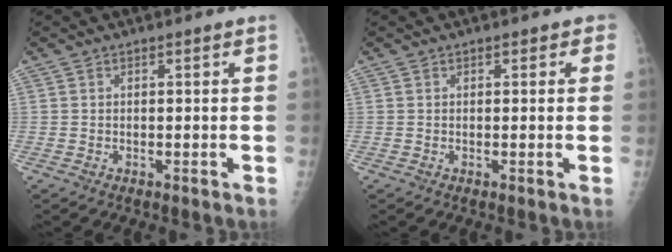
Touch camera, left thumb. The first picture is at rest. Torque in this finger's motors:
{"motor_torque": [-0.13, 0.04, -0.21, -0.18, 0.04]}